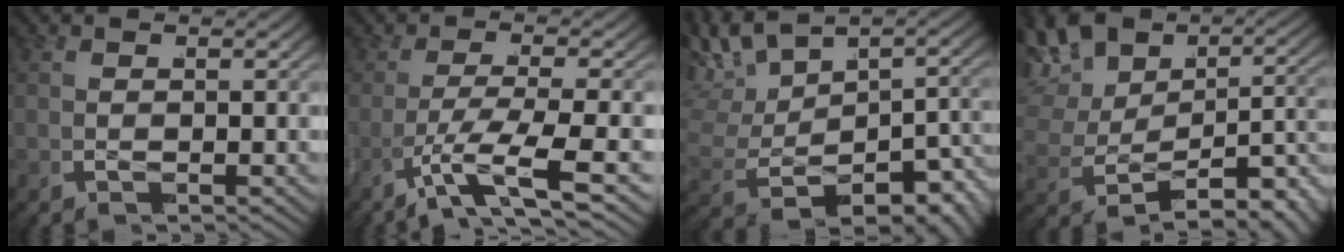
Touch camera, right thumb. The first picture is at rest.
{"total": 5.4, "force": [-2.2, 2.1, 4.4], "torque": [-0.104, -0.016, -0.035]}
{"total": 7.9, "force": [-0.1, 5.4, 5.7], "torque": [-0.125, -0.014, 0.009]}
{"total": 9.2, "force": [-1.4, 6.7, 6.1], "torque": [-0.117, -0.015, -0.015]}